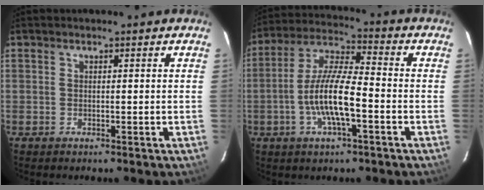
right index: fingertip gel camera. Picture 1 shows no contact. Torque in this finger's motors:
{"motor_torque": [0.93, -0.39, 0.58, 0.21]}